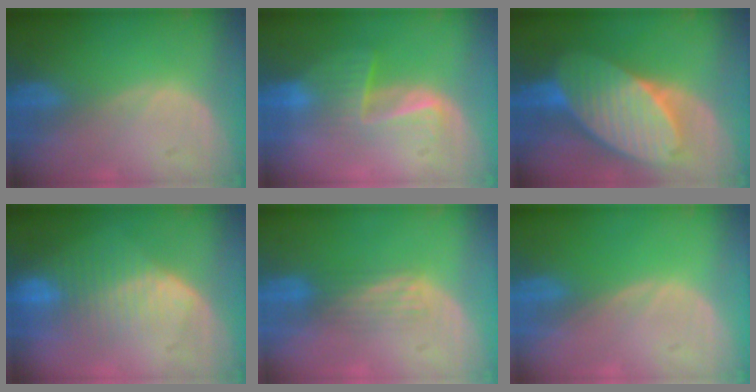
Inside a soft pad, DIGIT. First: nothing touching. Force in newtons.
{"total": 6.8, "press": 5.5, "slide": 4.0}
{"total": 10.9, "press": 10.9, "slide": 0.5}
{"total": 8.6, "press": 7.3, "slide": 4.6}
{"total": 2.9, "press": 2.9, "slide": 0.2}
{"total": 0.0}